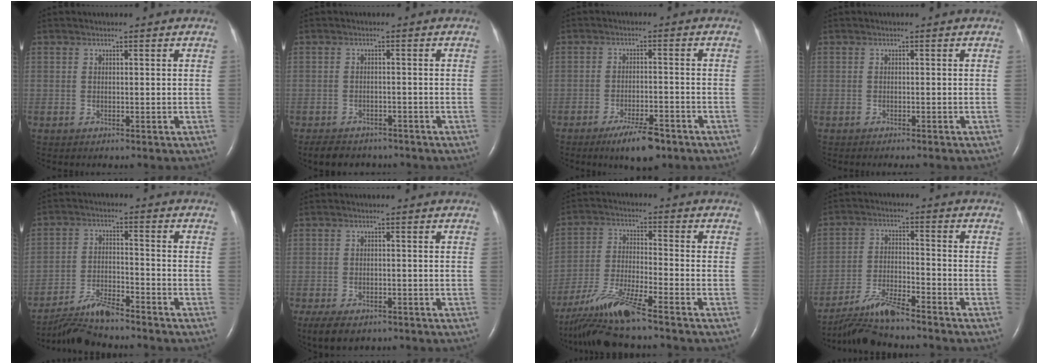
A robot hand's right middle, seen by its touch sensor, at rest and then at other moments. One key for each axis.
{"total": 6.0, "fx": -5.1, "fy": 2.5, "fz": 2.0, "tx": -0.034, "ty": -0.006, "tz": -0.067}
{"total": 6.6, "fx": -4.6, "fy": 1.2, "fz": 4.6, "tx": -0.083, "ty": -0.009, "tz": -0.071}
{"total": 2.2, "fx": -1.8, "fy": -0.1, "fz": 1.1, "tx": -0.016, "ty": -0.001, "tz": -0.017}
{"total": 6.8, "fx": -6.4, "fy": 0.5, "fz": 2.2, "tx": -0.047, "ty": -0.011, "tz": -0.113}
{"total": 5.1, "fx": -3.6, "fy": 2.2, "fz": 2.9, "tx": -0.052, "ty": -0.012, "tz": -0.051}
{"total": 10.5, "fx": -8.8, "fy": -0.9, "fz": 5.7, "tx": -0.120, "ty": -0.022, "tz": -0.165}
{"total": 7.4, "fx": -6.8, "fy": 0.3, "fz": 2.9, "tx": -0.061, "ty": -0.016, "tz": -0.124}